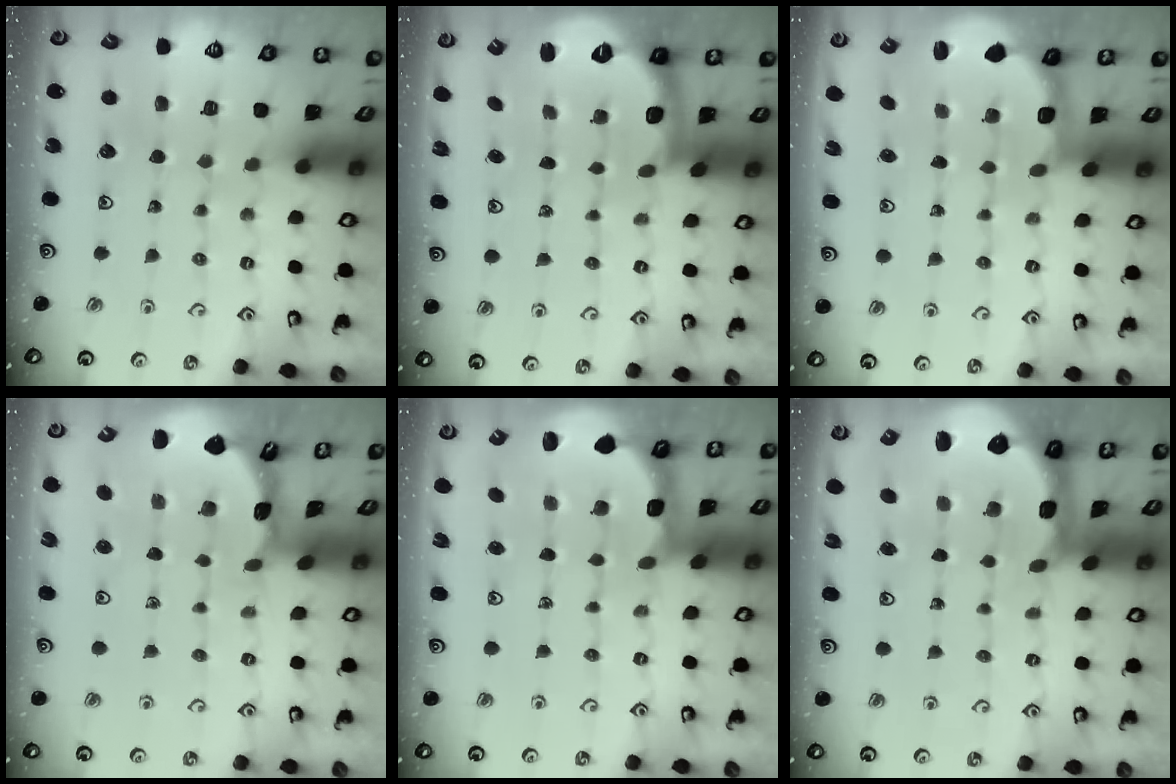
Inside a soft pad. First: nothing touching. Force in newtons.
{"total": 2.8, "press": 1.9, "slide": 2.0}
{"total": 3.0, "press": 2.2, "slide": 2.0}
{"total": 1.7, "press": 1.7, "slide": 0.1}
{"total": 2.1, "press": 2.0, "slide": 0.6}
{"total": 3.7, "press": 3.3, "slide": 1.7}